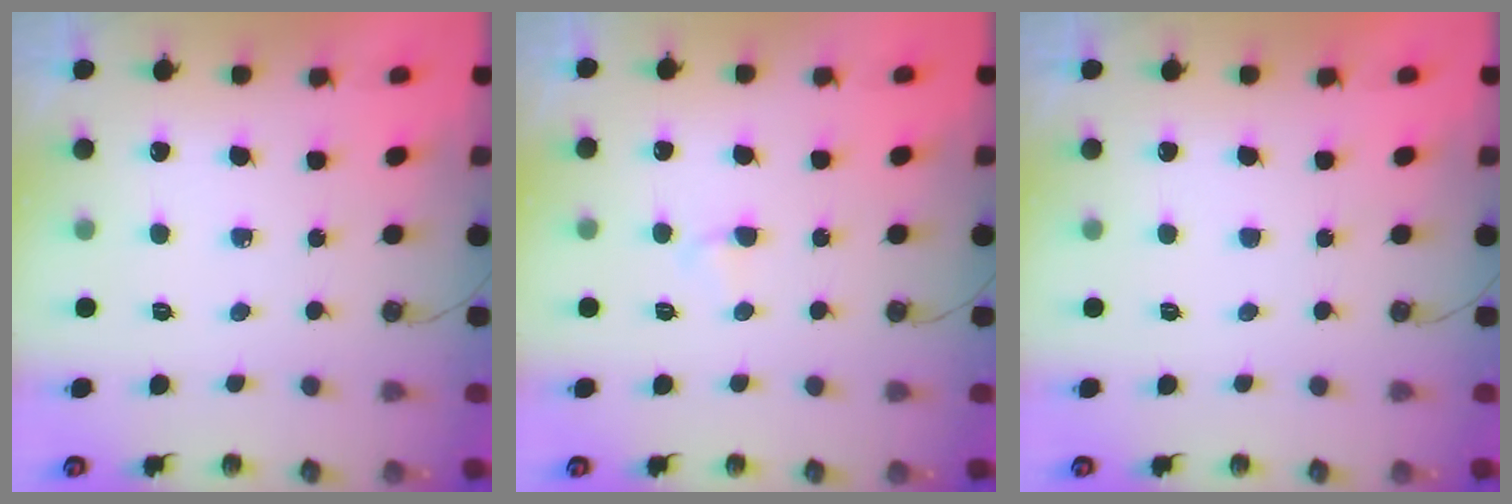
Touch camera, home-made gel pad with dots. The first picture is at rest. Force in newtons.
{"total": 2.6, "press": 2.6, "slide": 0.2}
{"total": 0.0}